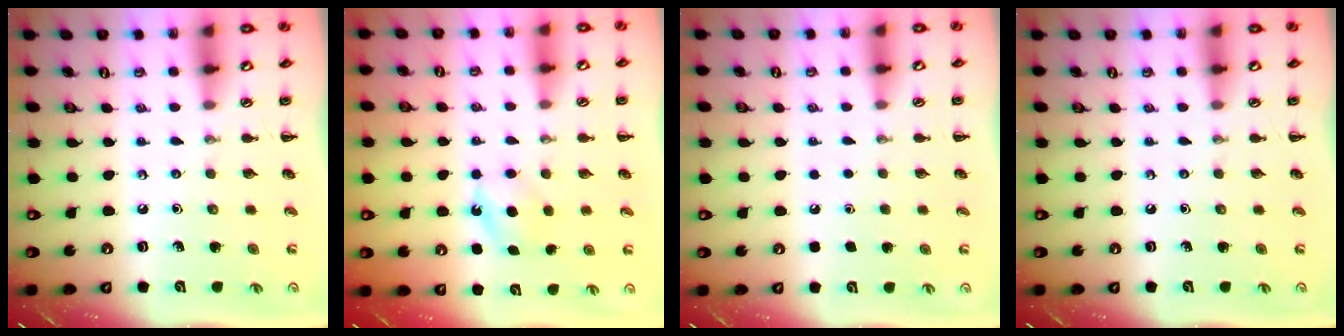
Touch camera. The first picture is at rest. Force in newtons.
{"total": 5.5, "press": 5.3, "slide": 1.7}
{"total": 1.7, "press": 1.7, "slide": 0.1}
{"total": 0.0}